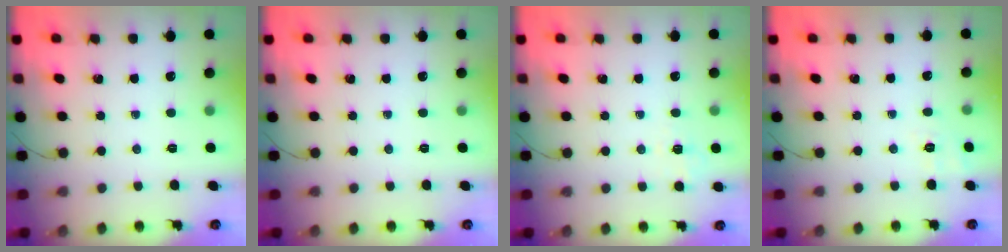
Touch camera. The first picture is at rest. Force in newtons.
{"total": 0.0}
{"total": 2.2, "press": 1.3, "slide": 1.8}
{"total": 2.5, "press": 1.1, "slide": 2.2}